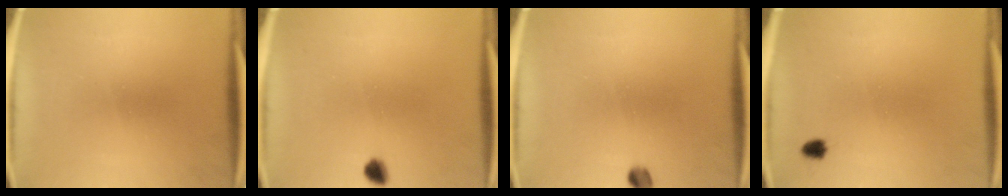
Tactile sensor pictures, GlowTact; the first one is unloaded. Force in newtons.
{"total": 2.4}
{"total": 2.0}
{"total": 1.5}